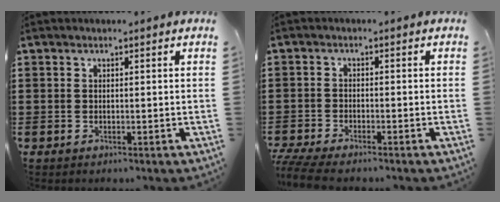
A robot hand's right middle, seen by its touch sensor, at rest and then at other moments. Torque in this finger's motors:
{"motor_torque": [1.00, -0.35, 0.28, 0.04]}